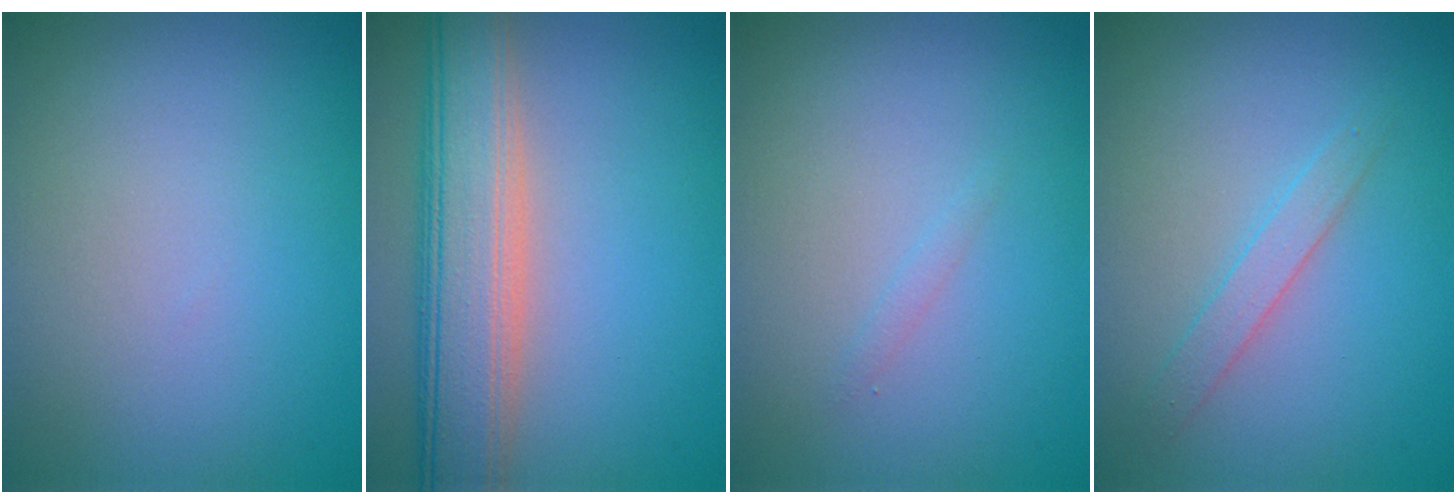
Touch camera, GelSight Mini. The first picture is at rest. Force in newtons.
{"total": 7.7, "press": 7.6, "slide": 0.7}
{"total": 0.6, "press": 0.6, "slide": 0.0}
{"total": 1.6, "press": 1.6, "slide": 0.1}